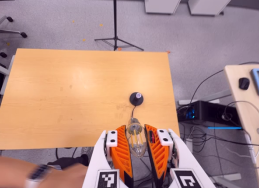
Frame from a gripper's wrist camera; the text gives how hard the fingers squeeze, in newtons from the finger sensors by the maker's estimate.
{"total": 21.3, "left": 24.6, "right": 18.0}